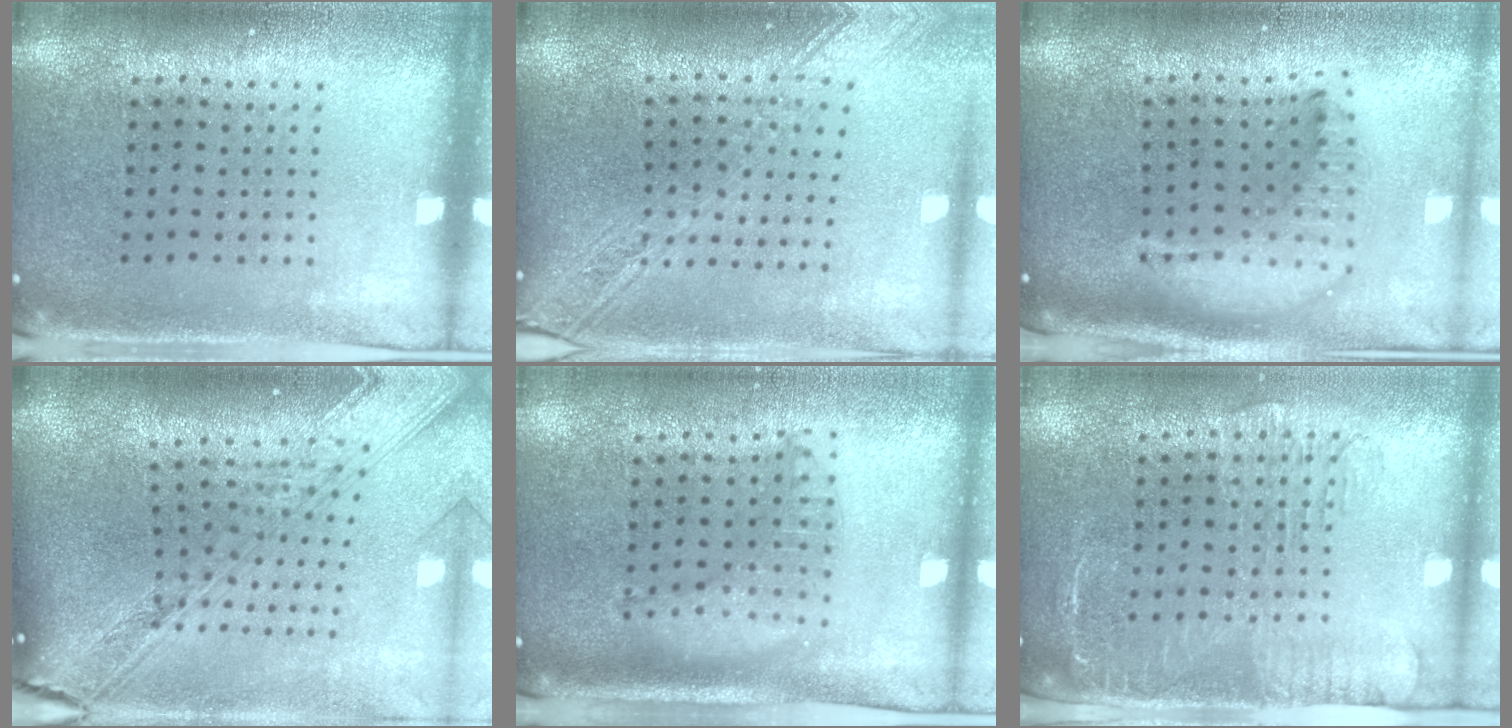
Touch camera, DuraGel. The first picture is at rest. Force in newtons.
{"total": 2.6, "press": 2.1, "slide": 1.6}
{"total": 2.1, "press": 1.6, "slide": 1.3}
{"total": 4.0, "press": 2.9, "slide": 2.8}
{"total": 1.3, "press": 1.3, "slide": 0.2}
{"total": 1.8, "press": 1.5, "slide": 1.0}